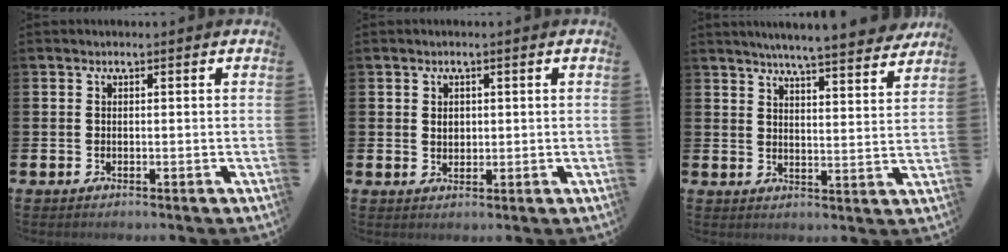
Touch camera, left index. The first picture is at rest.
{"total": 1.5, "force": [0.7, 1.2, 0.6], "torque": [0.007, 0.000, 0.009]}
{"total": 6.1, "force": [5.9, -0.4, 1.4], "torque": [-0.033, -0.044, 0.100]}